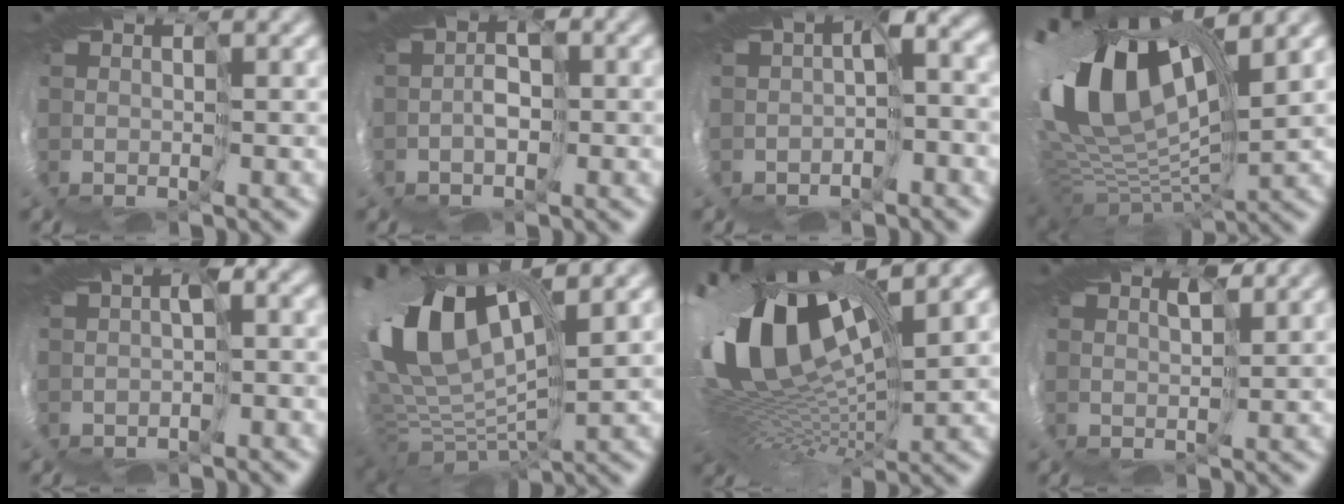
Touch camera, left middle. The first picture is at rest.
{"total": 2.7, "force": [-0.6, 1.7, 1.9], "torque": [-0.041, 0.001, -0.010]}
{"total": 4.1, "force": [-0.8, 1.9, 3.6], "torque": [-0.069, -0.007, -0.017]}
{"total": 15.4, "force": [4.4, 9.3, 11.5], "torque": [-0.247, 0.003, 0.087]}
{"total": 3.3, "force": [-0.4, 1.8, 2.8], "torque": [-0.044, -0.001, 0.003]}
{"total": 13.2, "force": [4.1, 6.9, 10.4], "torque": [-0.232, 0.011, 0.076]}
{"total": 16.3, "force": [4.7, 8.1, 13.4], "torque": [-0.246, -0.010, 0.095]}
{"total": 1.3, "force": [1.3, 0.0, 0.1], "torque": [-0.010, 0.006, 0.011]}